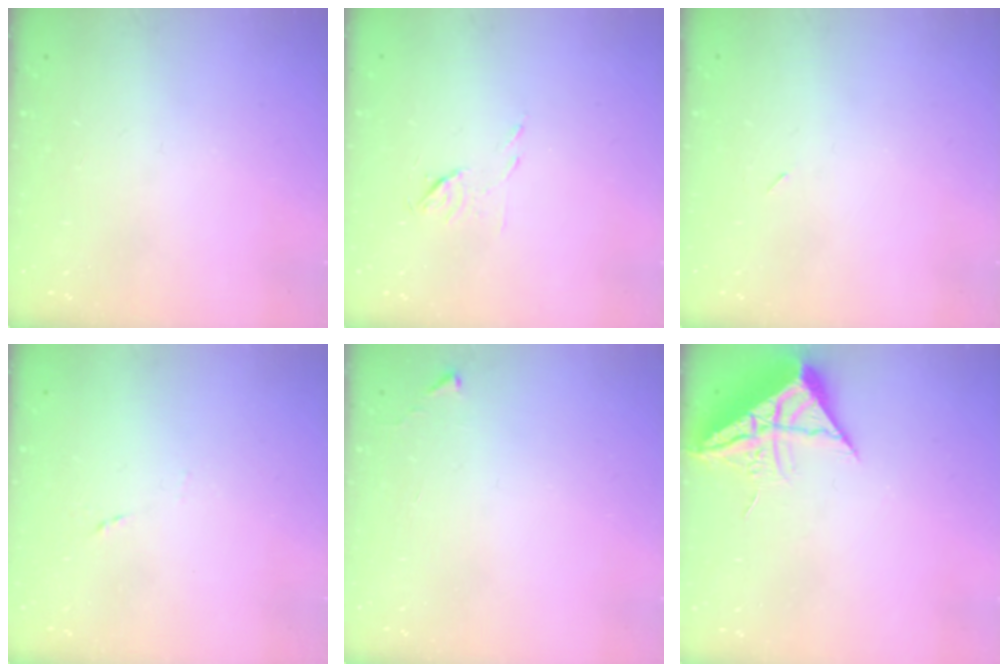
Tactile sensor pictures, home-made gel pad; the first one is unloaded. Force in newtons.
{"total": 4.8, "press": 4.7, "slide": 1.0}
{"total": 2.3, "press": 1.9, "slide": 1.2}
{"total": 4.9, "press": 4.7, "slide": 1.1}
{"total": 2.7, "press": 2.6, "slide": 0.4}
{"total": 10.4, "press": 10.3, "slide": 1.1}